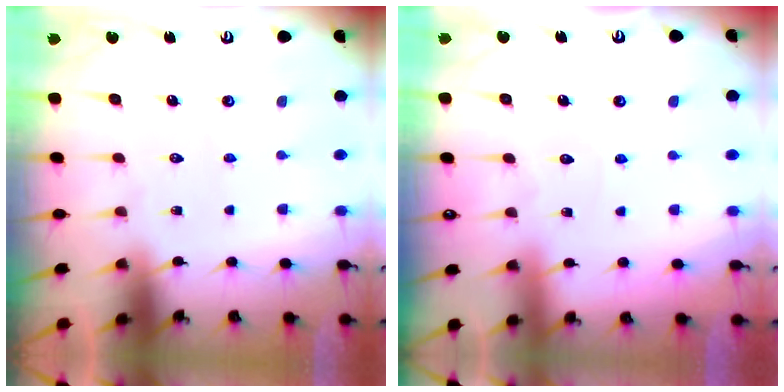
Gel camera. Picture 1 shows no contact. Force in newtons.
{"total": 3.0, "press": 2.9, "slide": 0.3}